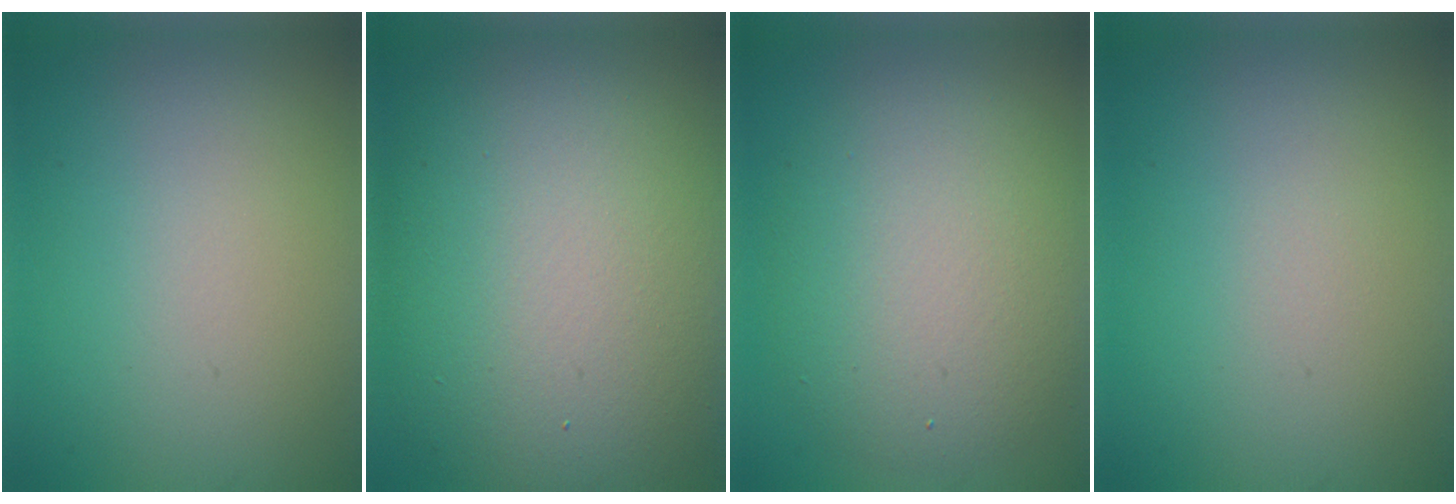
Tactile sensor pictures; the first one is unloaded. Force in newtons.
{"total": 14.9, "press": 14.8, "slide": 0.9}
{"total": 7.3, "press": 7.2, "slide": 0.8}
{"total": 0.0}